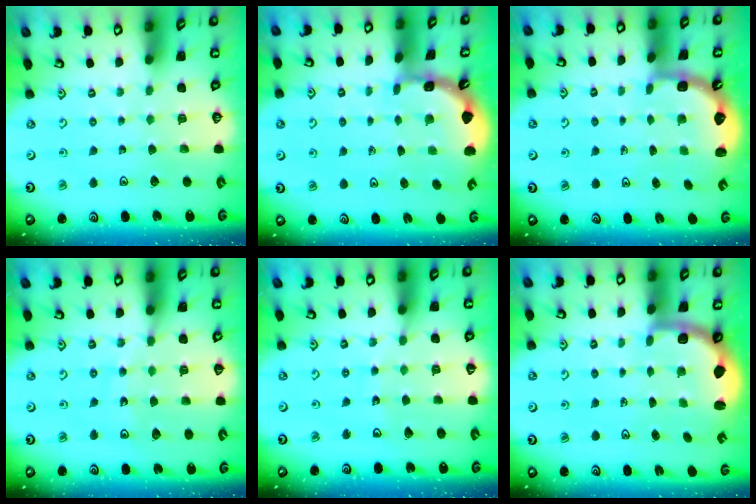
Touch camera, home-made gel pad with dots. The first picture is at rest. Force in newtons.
{"total": 1.9, "press": 1.9, "slide": 0.1}
{"total": 2.3, "press": 1.8, "slide": 1.3}
{"total": 10.8, "press": 10.3, "slide": 3.0}
{"total": 6.0, "press": 5.9, "slide": 0.8}
{"total": 2.3, "press": 2.0, "slide": 1.1}